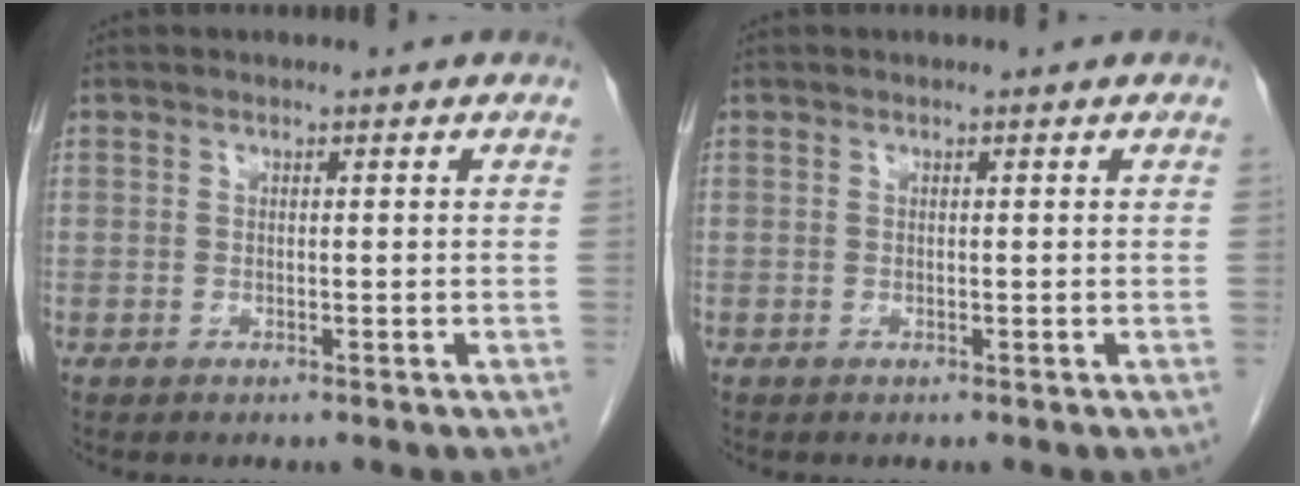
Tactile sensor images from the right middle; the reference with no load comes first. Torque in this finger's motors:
{"motor_torque": [-0.05, -0.05, 0.00, -0.01]}